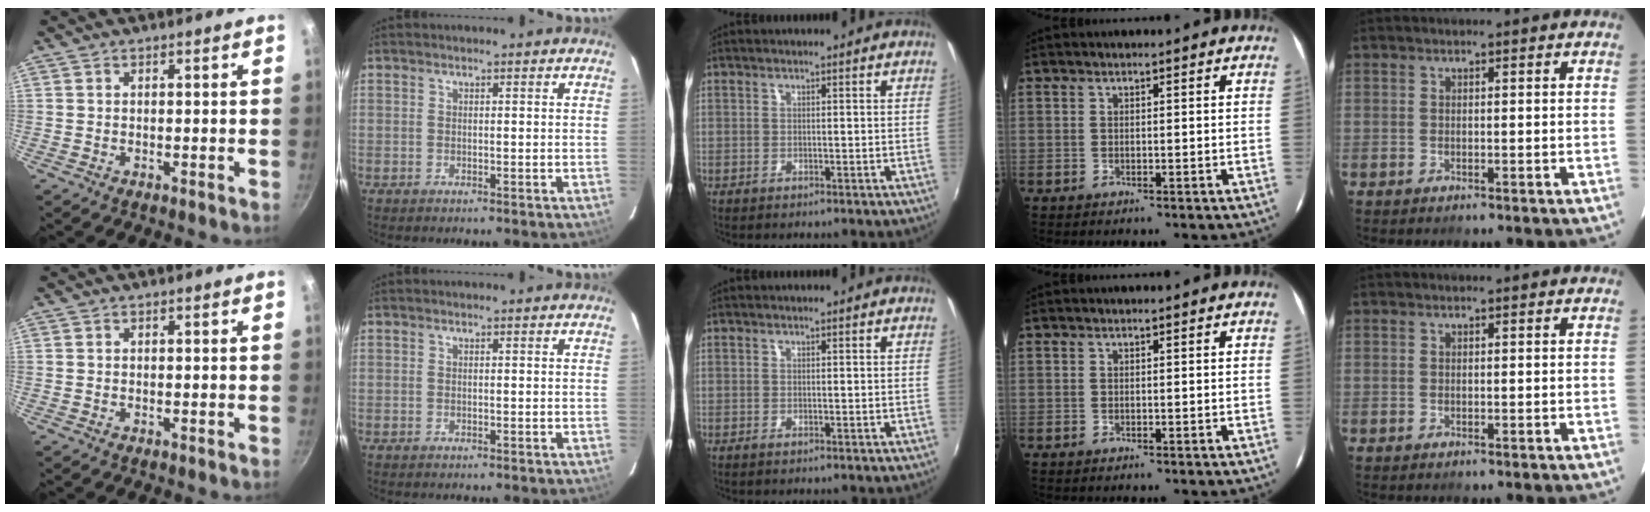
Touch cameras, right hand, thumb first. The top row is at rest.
{}